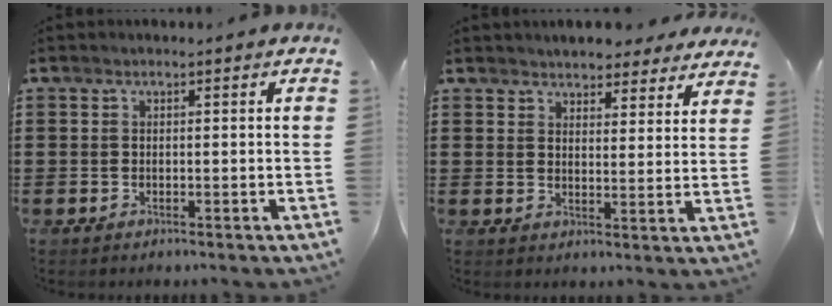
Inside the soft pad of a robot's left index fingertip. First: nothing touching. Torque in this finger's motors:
{"motor_torque": [2.14, 0.00, 0.33, 0.11]}